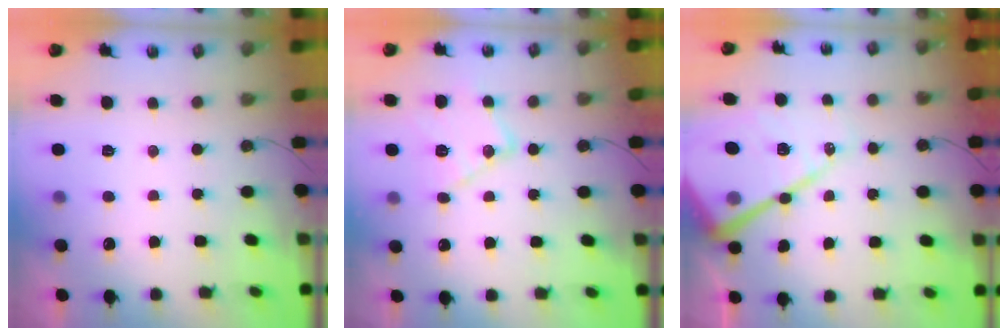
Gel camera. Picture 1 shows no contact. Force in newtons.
{"total": 12.8, "press": 12.8, "slide": 0.9}
{"total": 22.3, "press": 22.2, "slide": 2.4}